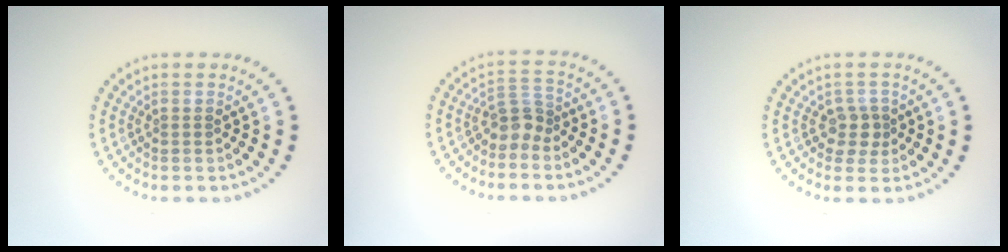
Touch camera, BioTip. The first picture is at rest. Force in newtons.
{"total": 2.4, "press": 1.7, "slide": 1.7}
{"total": 1.9, "press": 1.6, "slide": 0.9}